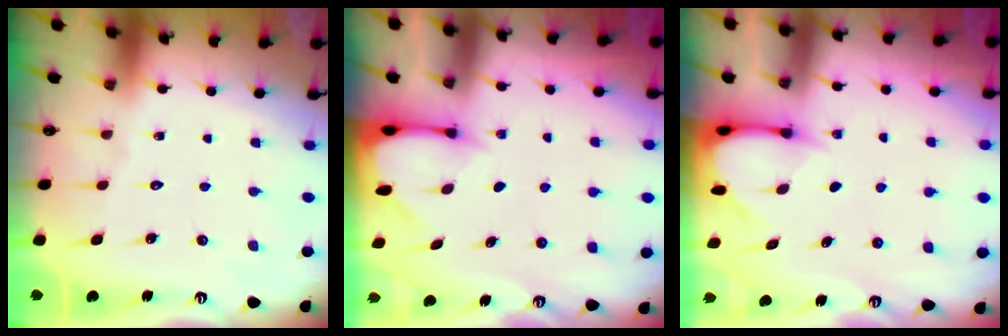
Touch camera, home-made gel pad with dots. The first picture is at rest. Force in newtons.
{"total": 2.6, "press": 2.6, "slide": 0.3}
{"total": 3.6, "press": 3.6, "slide": 0.3}